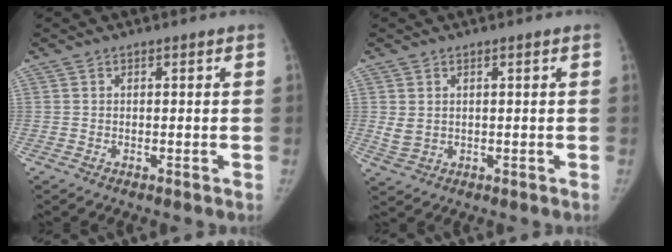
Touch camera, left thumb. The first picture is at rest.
{"total": 3.0, "force": [0.5, 2.2, 2.0], "torque": [-0.035, -0.004, 0.018]}